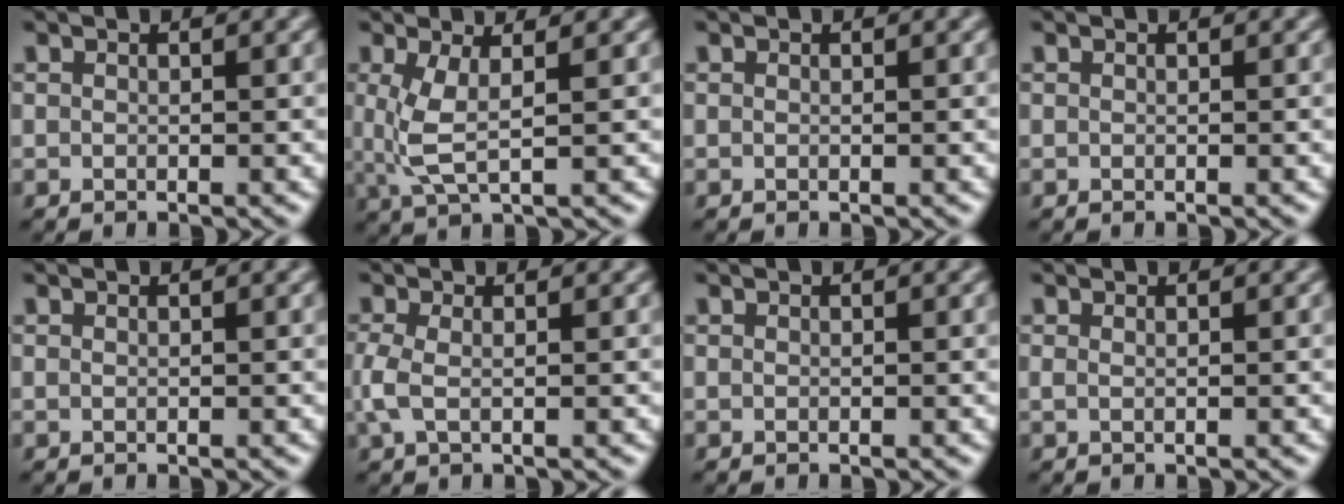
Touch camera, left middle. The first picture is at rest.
{"total": 2.5, "force": [0.1, 0.4, 2.4], "torque": [-0.058, 0.002, 0.005]}
{"total": 0.0}
{"total": 0.0}
{"total": 1.0, "force": [-0.3, -0.6, -0.7], "torque": [0.017, 0.004, -0.007]}
{"total": 1.3, "force": [-0.6, 0.4, 1.1], "torque": [-0.037, 0.004, -0.014]}
{"total": 0.0}
{"total": 0.7, "force": [-0.2, -0.5, -0.4], "torque": [0.010, 0.005, -0.006]}